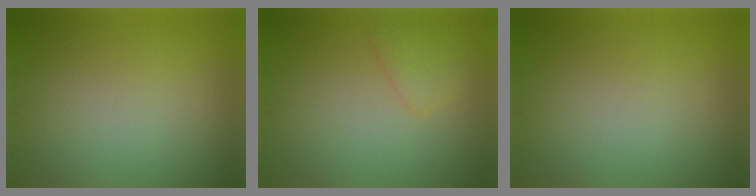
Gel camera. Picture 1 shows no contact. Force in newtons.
{"total": 1.8, "press": 1.8, "slide": 0.1}
{"total": 0.0}